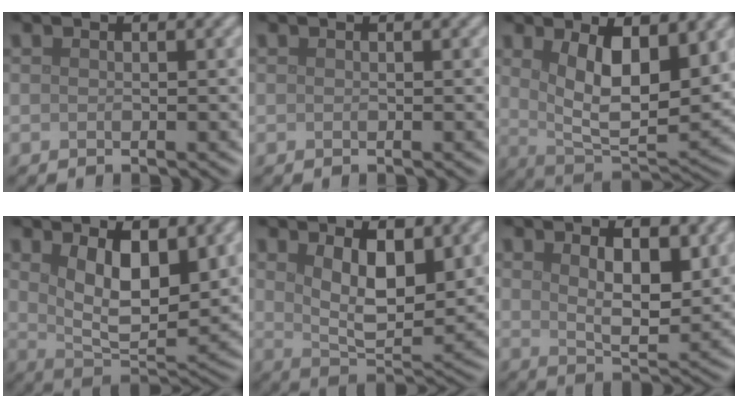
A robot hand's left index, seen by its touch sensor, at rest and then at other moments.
{"total": 0.0}
{"total": 7.9, "force": [2.5, 3.3, 6.7], "torque": [-0.119, -0.016, 0.047]}
{"total": 7.2, "force": [2.6, 3.3, 5.8], "torque": [-0.102, -0.012, 0.050]}
{"total": 6.4, "force": [2.3, 2.9, 5.2], "torque": [-0.091, -0.010, 0.045]}
{"total": 5.2, "force": [1.8, 2.2, 4.3], "torque": [-0.070, -0.009, 0.035]}